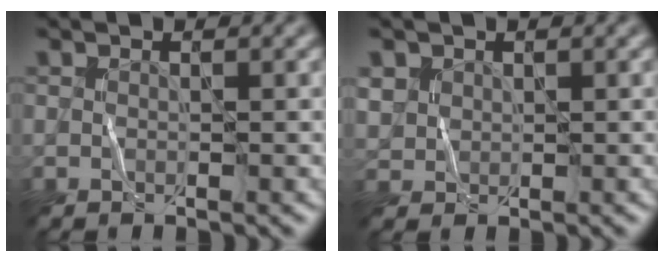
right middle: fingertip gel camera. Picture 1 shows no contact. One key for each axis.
{"total": 1.6, "fx": 0.8, "fy": 1.4, "fz": -0.1, "tx": -0.013, "ty": 0.002, "tz": 0.016}